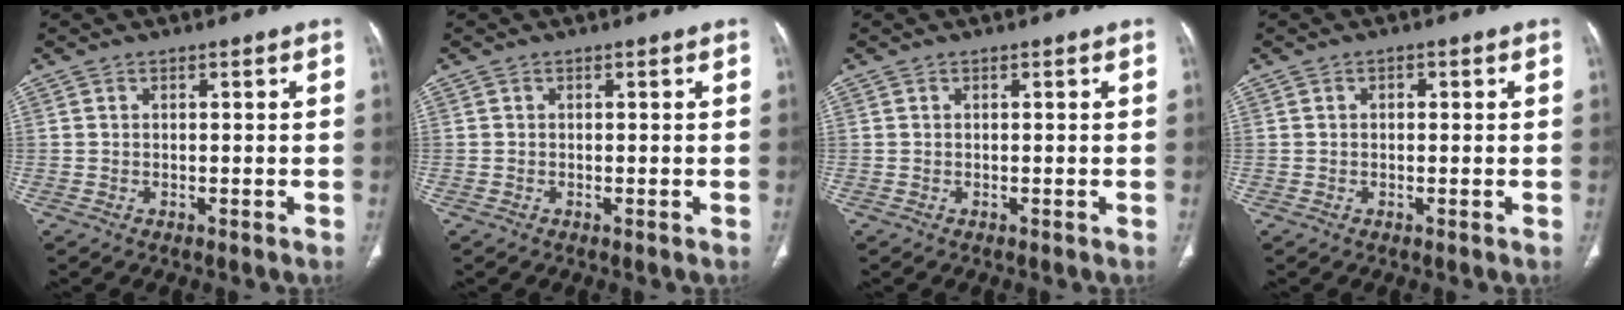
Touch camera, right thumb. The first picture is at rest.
{"total": 0.0}
{"total": 0.0}
{"total": 1.1, "force": [0.3, 0.8, 0.7], "torque": [-0.009, 0.002, 0.003]}